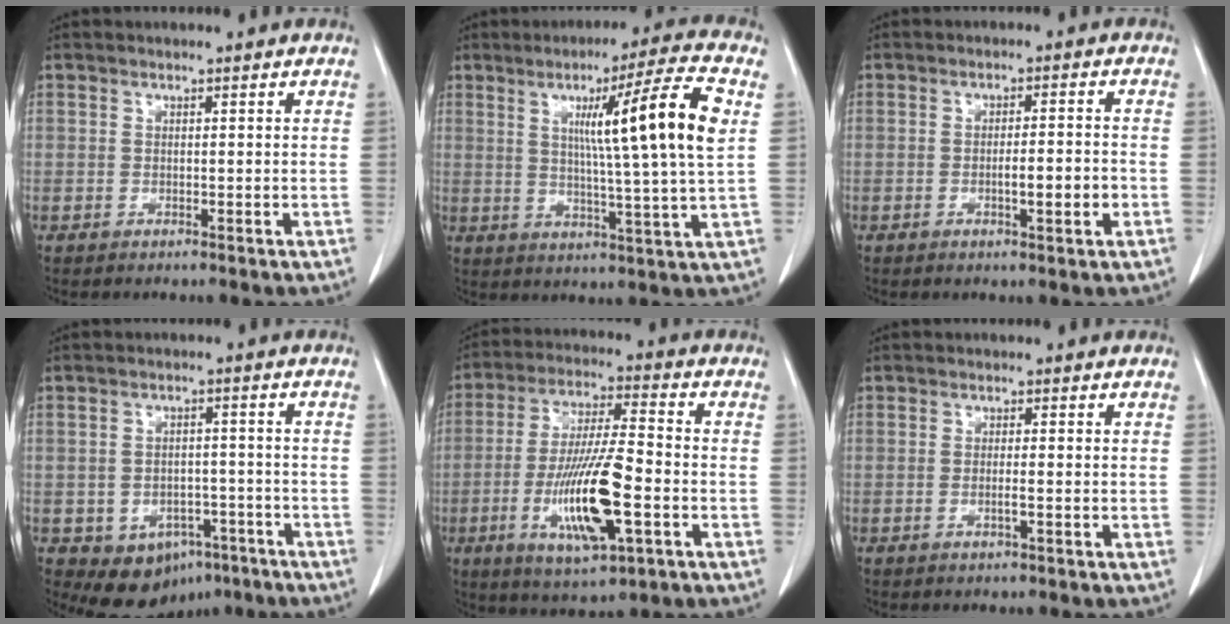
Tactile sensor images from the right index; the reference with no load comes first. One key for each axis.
{"total": 14.4, "fx": 3.7, "fy": -1.7, "fz": 13.8, "tx": -0.211, "ty": 0.001, "tz": 0.054}
{"total": 4.2, "fx": -1.3, "fy": 0.4, "fz": 4.0, "tx": -0.062, "ty": -0.002, "tz": -0.018}
{"total": 8.5, "fx": -5.0, "fy": 6.0, "fz": 3.4, "tx": -0.044, "ty": 0.017, "tz": -0.060}
{"total": 14.7, "fx": -4.4, "fy": 2.5, "fz": 13.8, "tx": -0.270, "ty": -0.013, "tz": -0.074}
{"total": 1.2, "fx": -0.5, "fy": -0.1, "fz": 1.1, "tx": -0.022, "ty": 0.000, "tz": -0.010}